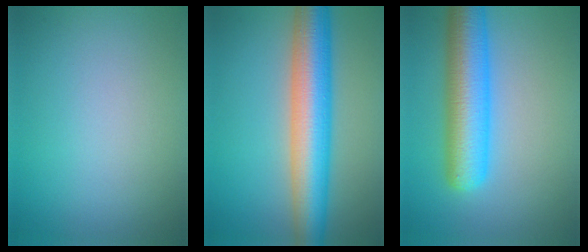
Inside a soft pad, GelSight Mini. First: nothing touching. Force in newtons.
{"total": 9.3, "press": 9.3, "slide": 0.5}
{"total": 8.0, "press": 8.0, "slide": 0.1}